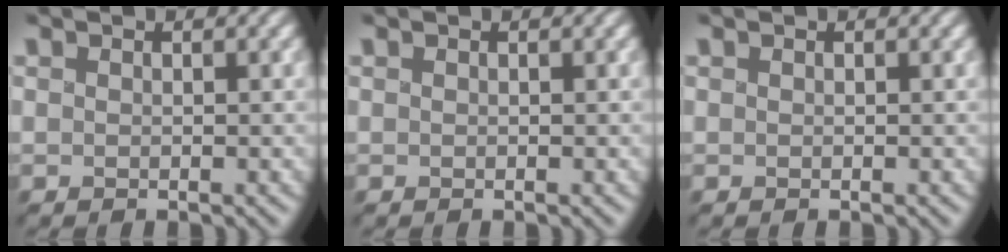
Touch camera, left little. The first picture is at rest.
{"total": 0.0}
{"total": 0.0}